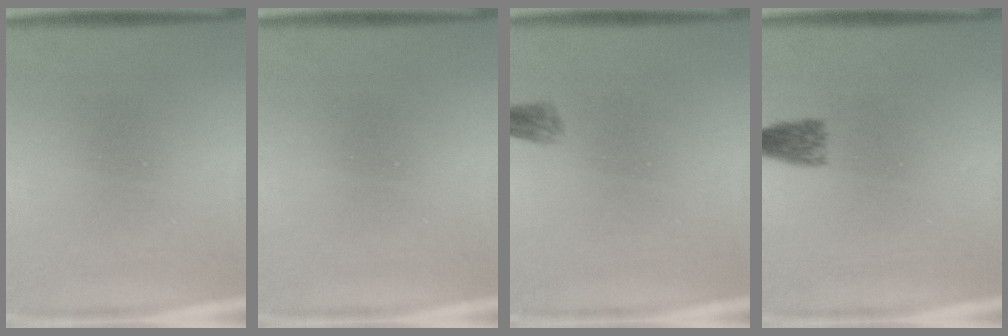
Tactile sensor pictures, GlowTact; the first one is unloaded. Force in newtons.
{"total": 0.0}
{"total": 1.7}
{"total": 2.7}